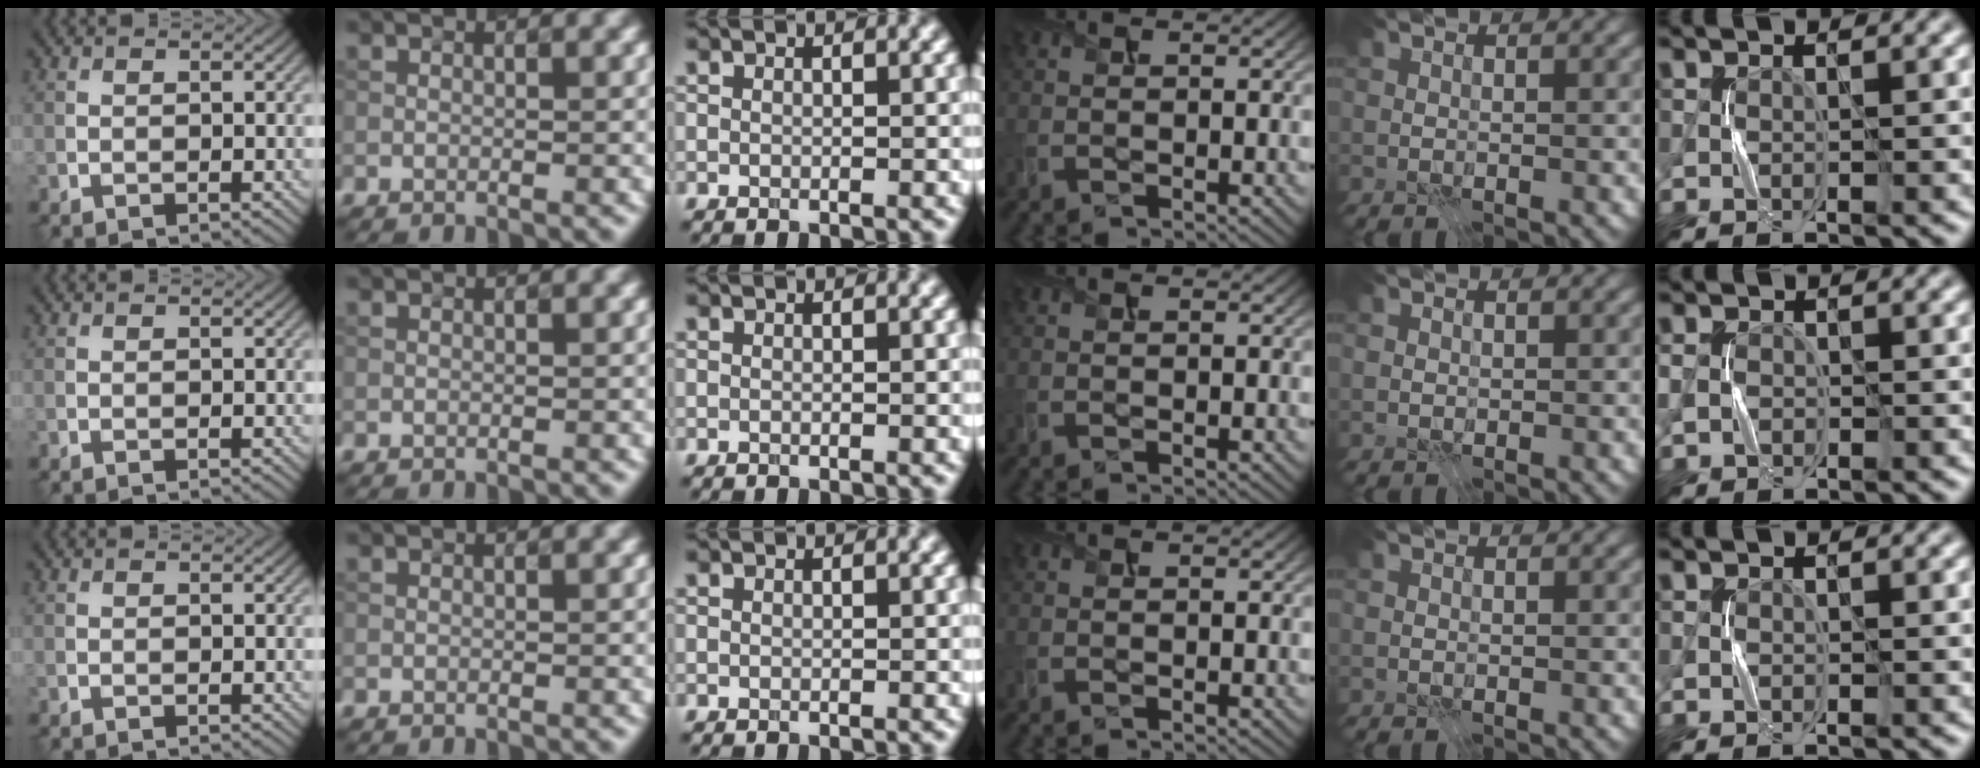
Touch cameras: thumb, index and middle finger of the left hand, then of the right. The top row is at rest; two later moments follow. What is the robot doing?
{"motion": "press", "object": "gel pad"}